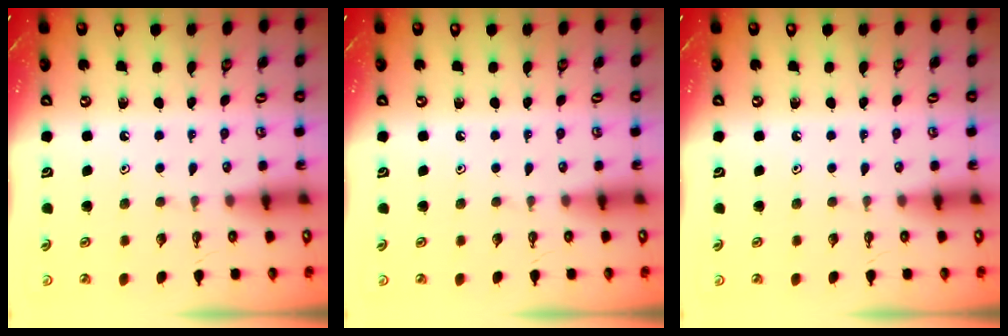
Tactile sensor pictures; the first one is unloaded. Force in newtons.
{"total": 0.0}
{"total": 0.0}